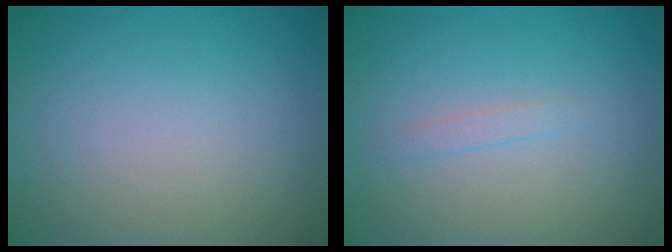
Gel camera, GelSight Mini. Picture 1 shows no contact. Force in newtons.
{"total": 0.8, "press": 0.8, "slide": 0.0}